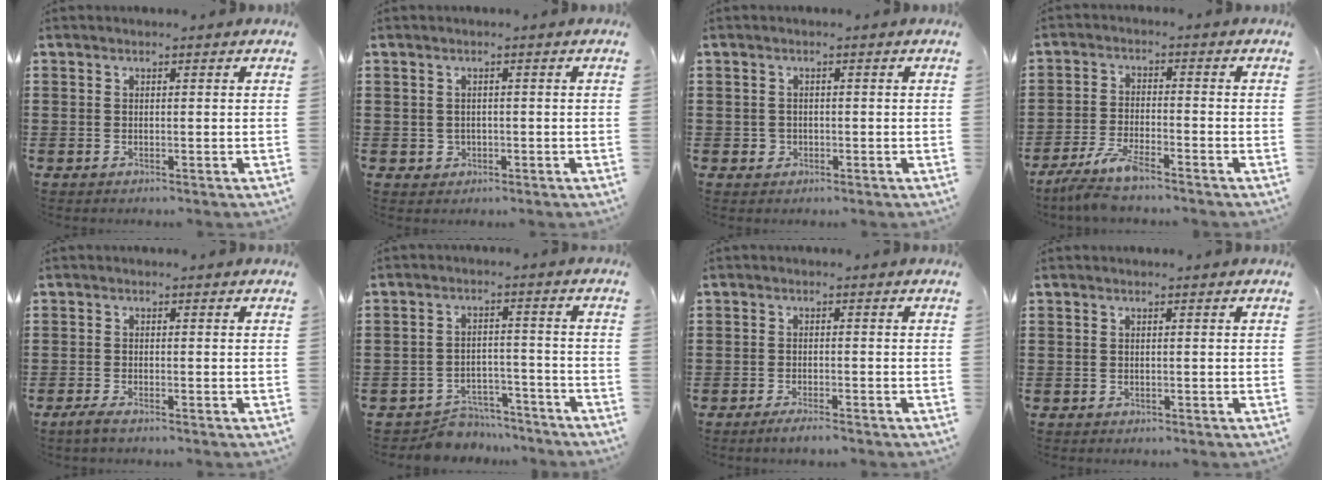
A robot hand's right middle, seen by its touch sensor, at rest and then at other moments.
{"total": 1.1, "force": [-0.1, 1.1, 0.3], "torque": [-0.009, 0.006, -0.004]}
{"total": 1.1, "force": [-0.2, 1.1, 0.3], "torque": [-0.008, 0.005, -0.006]}
{"total": 5.8, "force": [-4.8, 0.5, 3.1], "torque": [-0.078, -0.014, -0.096]}
{"total": 1.3, "force": [-0.9, 0.1, 0.9], "torque": [-0.016, -0.002, -0.016]}
{"total": 5.0, "force": [-4.9, 1.1, 0.0], "torque": [-0.002, 0.013, -0.102]}
{"total": 1.6, "force": [-1.4, 0.0, 0.8], "torque": [-0.013, -0.002, -0.025]}
{"total": 0.0}